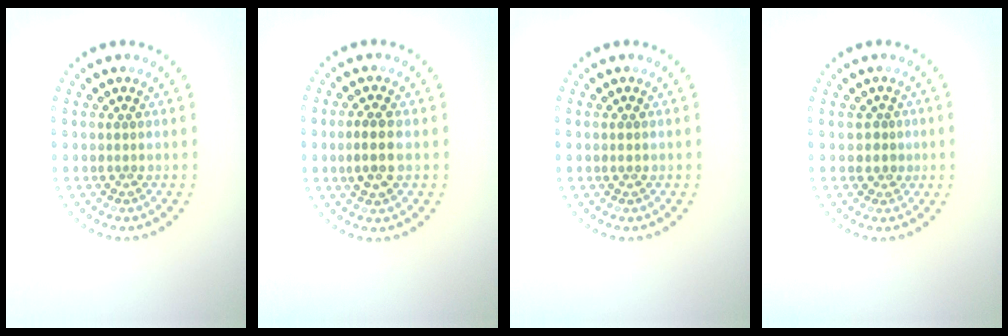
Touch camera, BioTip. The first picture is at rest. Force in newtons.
{"total": 2.7, "press": 2.7, "slide": 0.5}
{"total": 0.7, "press": 0.7, "slide": 0.1}
{"total": 1.1, "press": 0.8, "slide": 0.7}